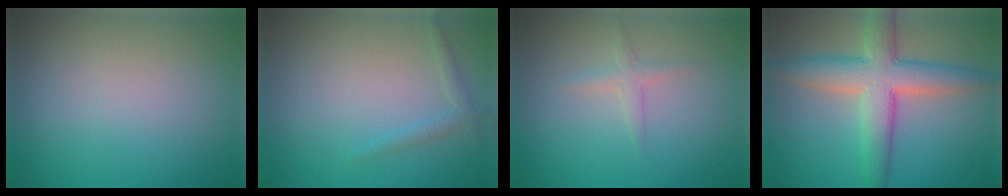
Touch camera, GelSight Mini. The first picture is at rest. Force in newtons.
{"total": 1.2, "press": 1.2, "slide": 0.1}
{"total": 1.3, "press": 1.3, "slide": 0.1}
{"total": 6.7, "press": 6.7, "slide": 0.6}